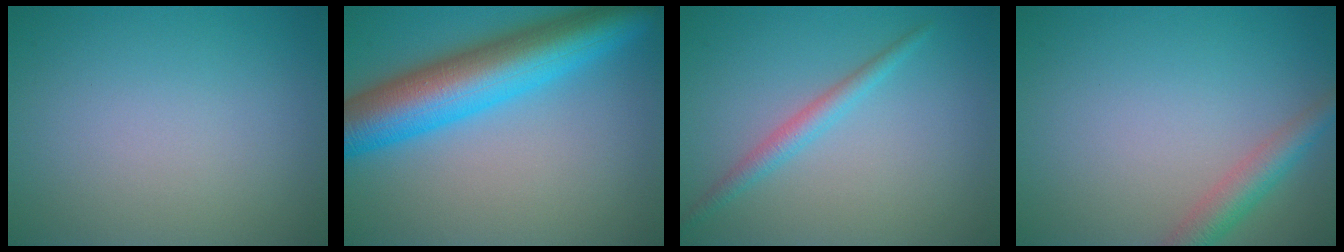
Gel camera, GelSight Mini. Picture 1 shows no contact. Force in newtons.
{"total": 10.3, "press": 10.3, "slide": 0.4}
{"total": 2.0, "press": 2.0, "slide": 0.0}
{"total": 3.0, "press": 3.0, "slide": 0.1}